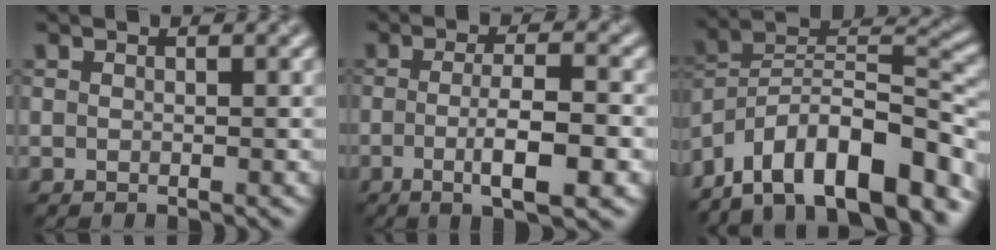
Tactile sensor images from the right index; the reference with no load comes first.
{"total": 5.2, "force": [-1.5, 0.8, 4.9], "torque": [-0.083, 0.000, -0.025]}
{"total": 13.6, "force": [-9.7, 4.5, 8.4], "torque": [-0.145, 0.029, -0.167]}